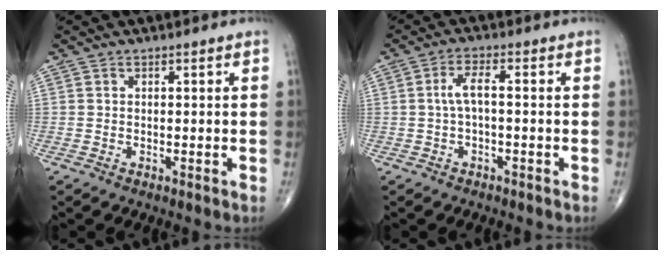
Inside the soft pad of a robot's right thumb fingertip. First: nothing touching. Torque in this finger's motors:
{"motor_torque": [-0.46, 0.02, 0.32, 0.28, 0.09]}